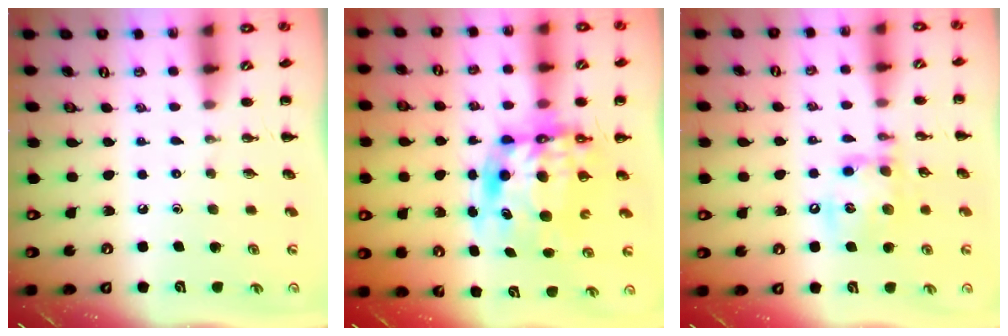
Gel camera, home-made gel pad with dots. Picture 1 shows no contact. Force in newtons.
{"total": 11.1, "press": 10.7, "slide": 2.8}
{"total": 14.1, "press": 13.8, "slide": 2.6}